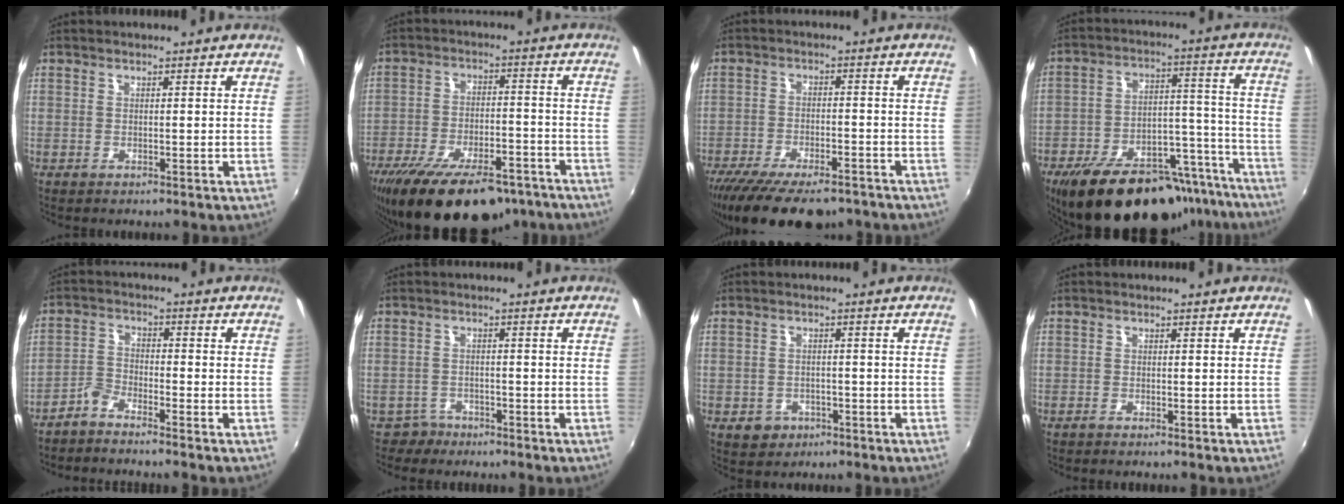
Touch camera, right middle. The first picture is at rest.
{"total": 21.1, "force": [-15.8, 7.7, 11.6], "torque": [-0.216, -0.028, -0.227]}
{"total": 16.8, "force": [-12.9, 5.8, 9.0], "torque": [-0.189, -0.043, -0.197]}
{"total": 27.2, "force": [-21.4, 10.6, 13.1], "torque": [-0.219, 0.022, -0.276]}
{"total": 3.1, "force": [-2.7, 0.7, 1.2], "torque": [-0.042, 0.008, -0.058]}
{"total": 2.8, "force": [-2.1, 1.9, -0.3], "torque": [-0.002, 0.008, -0.036]}
{"total": 4.8, "force": [-2.2, 4.0, 1.6], "torque": [-0.042, -0.001, -0.025]}
{"total": 0.6, "force": [-0.5, 0.0, 0.2], "torque": [-0.004, -0.003, -0.012]}